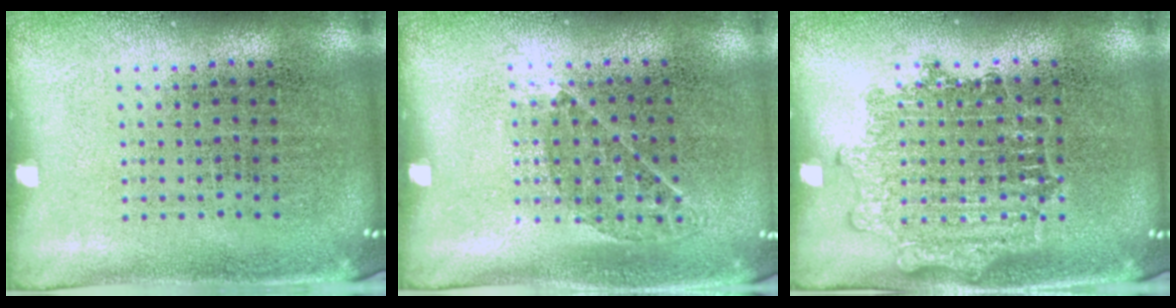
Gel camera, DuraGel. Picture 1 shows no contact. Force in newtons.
{"total": 0.8, "press": 0.7, "slide": 0.4}
{"total": 1.2, "press": 1.2, "slide": 0.3}